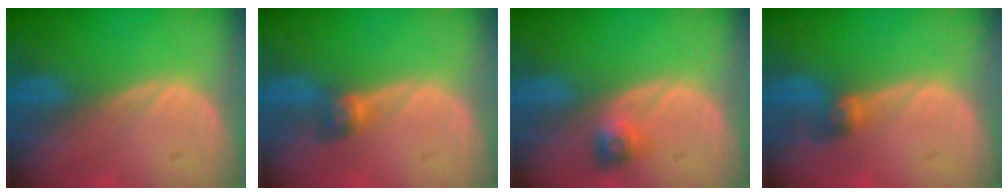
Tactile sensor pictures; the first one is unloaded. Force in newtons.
{"total": 2.7, "press": 2.5, "slide": 0.9}
{"total": 3.0, "press": 2.7, "slide": 1.3}
{"total": 2.7, "press": 2.7, "slide": 0.3}